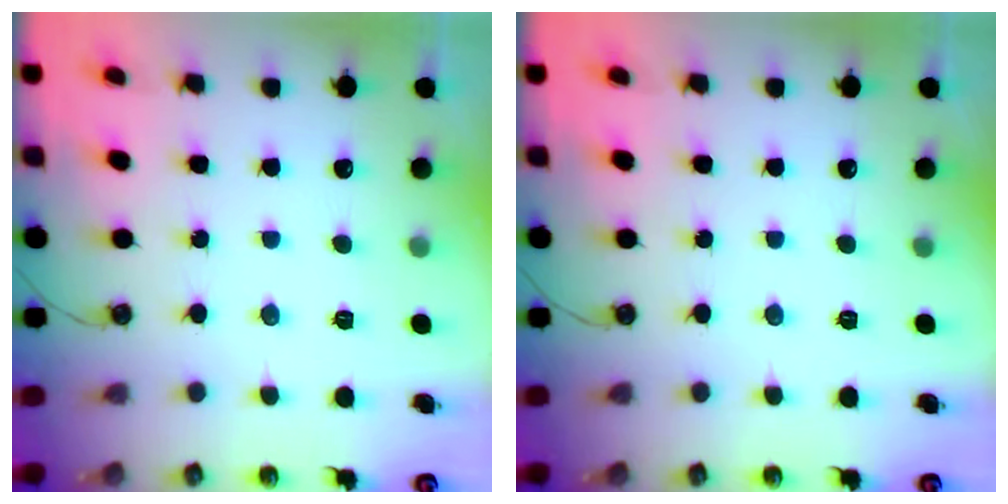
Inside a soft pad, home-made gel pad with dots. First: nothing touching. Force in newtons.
{"total": 0.0}